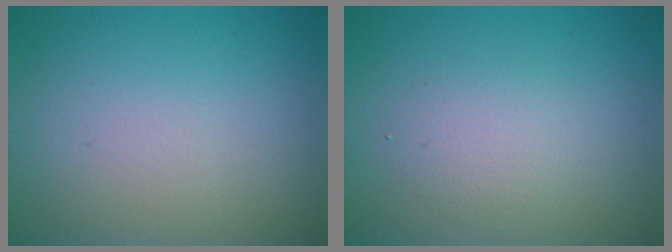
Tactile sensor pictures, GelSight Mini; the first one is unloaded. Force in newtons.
{"total": 1.9, "press": 1.9, "slide": 0.1}